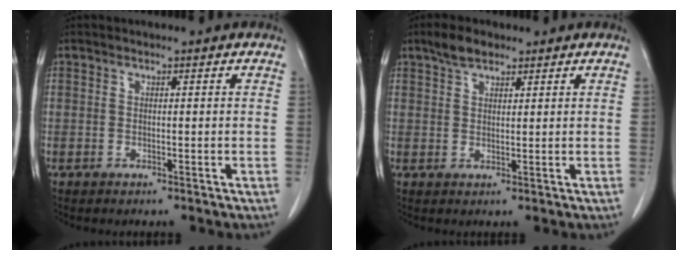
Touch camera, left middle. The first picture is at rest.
{"total": 3.4, "force": [2.6, 1.4, 1.8], "torque": [-0.041, 0.008, 0.048]}